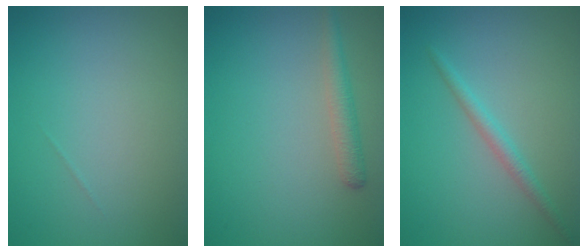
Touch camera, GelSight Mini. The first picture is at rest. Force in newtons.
{"total": 1.9, "press": 1.9, "slide": 0.1}
{"total": 1.6, "press": 1.6, "slide": 0.1}